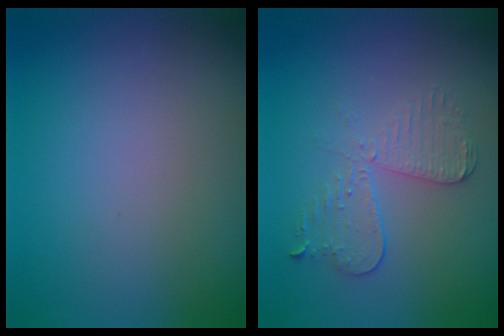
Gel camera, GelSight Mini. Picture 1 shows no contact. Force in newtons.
{"total": 3.6, "press": 3.1, "slide": 1.9}